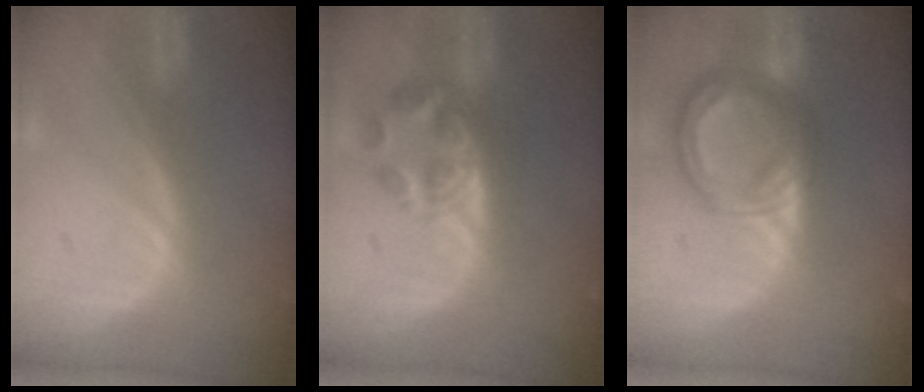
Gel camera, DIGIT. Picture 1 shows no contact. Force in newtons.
{"total": 5.7, "press": 4.7, "slide": 3.2}
{"total": 8.6, "press": 8.6, "slide": 0.7}